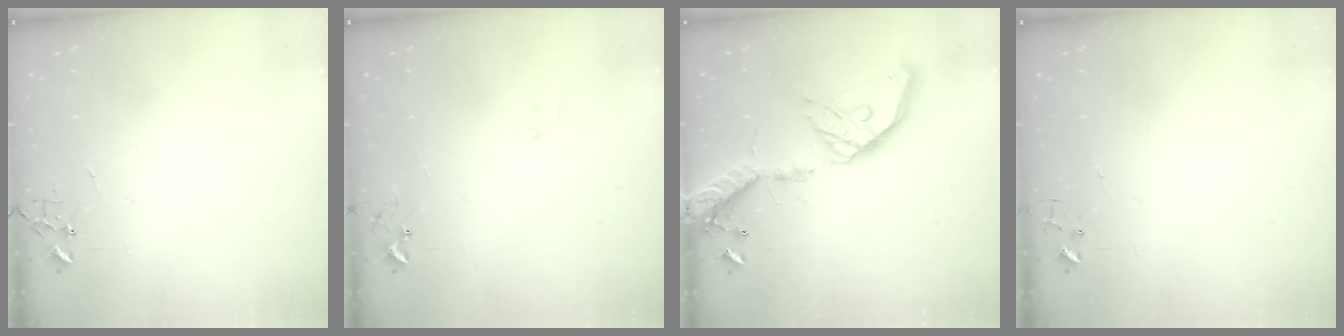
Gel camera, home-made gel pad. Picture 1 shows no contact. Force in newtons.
{"total": 7.8, "press": 7.7, "slide": 0.5}
{"total": 20.9, "press": 20.5, "slide": 3.9}
{"total": 4.2, "press": 4.1, "slide": 0.3}